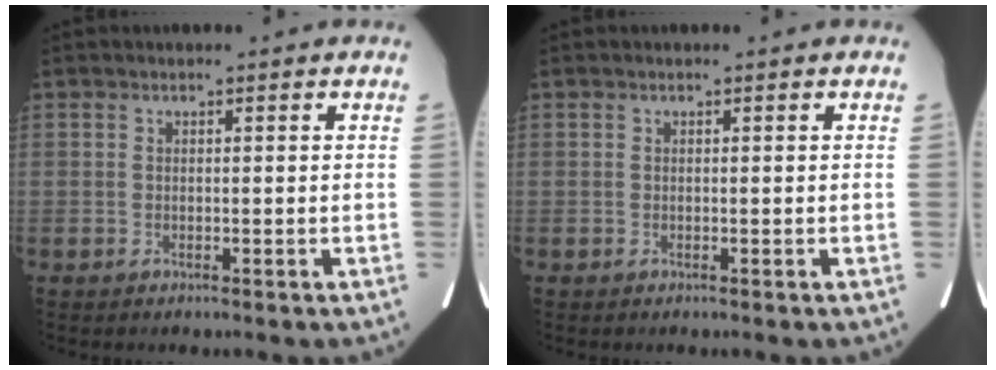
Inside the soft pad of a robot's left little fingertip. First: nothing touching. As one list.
[{"total": 0.0}]